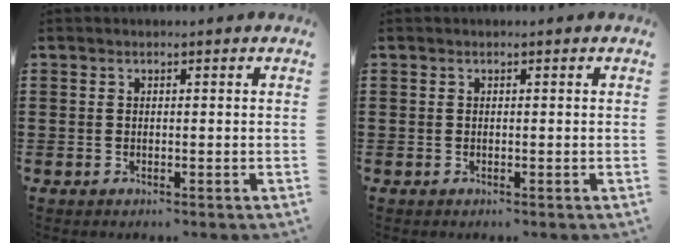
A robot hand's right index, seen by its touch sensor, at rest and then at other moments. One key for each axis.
{"total": 0.0}